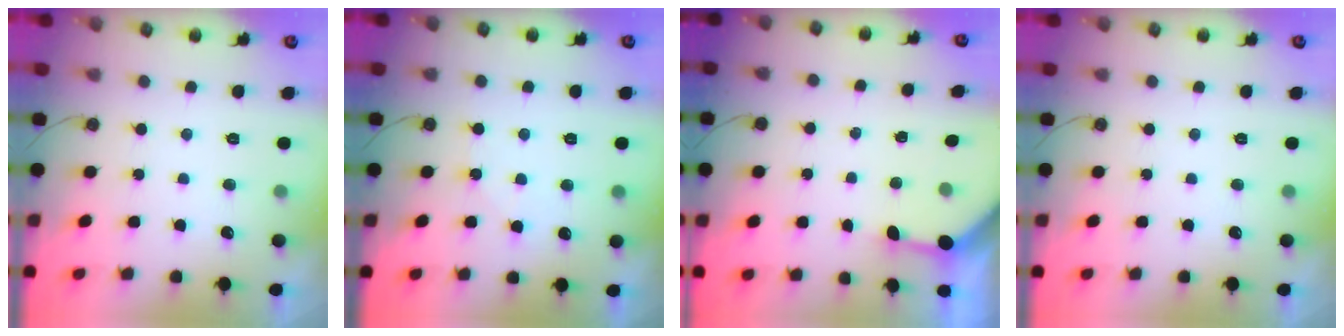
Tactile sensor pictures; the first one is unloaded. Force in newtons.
{"total": 4.3, "press": 4.3, "slide": 0.6}
{"total": 3.3, "press": 3.3, "slide": 0.3}
{"total": 0.0}